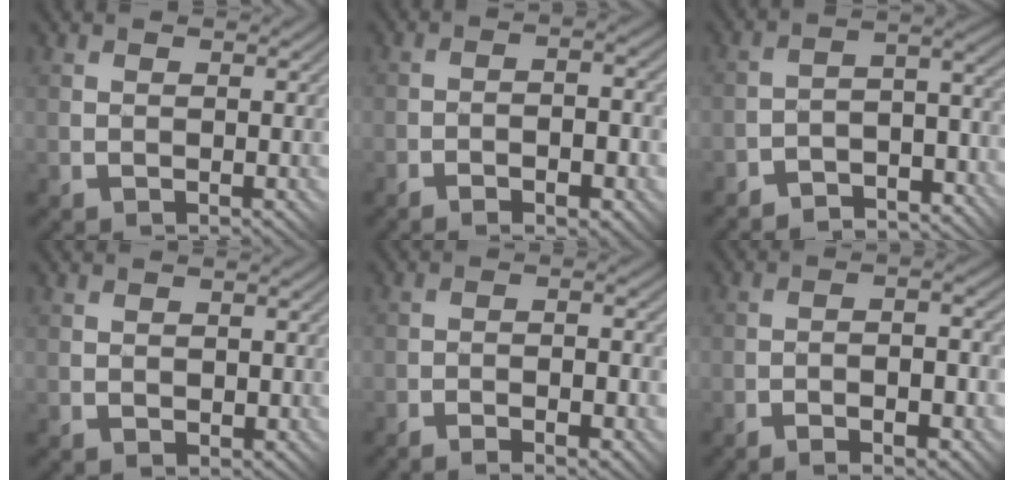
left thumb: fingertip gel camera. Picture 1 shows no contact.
{"total": 6.9, "force": [-3.6, 2.4, 5.5], "torque": [-0.077, 0.001, -0.046]}
{"total": 6.8, "force": [-5.7, 2.2, 2.9], "torque": [-0.028, -0.005, -0.107]}
{"total": 1.0, "force": [0.1, 0.8, 0.6], "torque": [-0.010, -0.002, 0.003]}
{"total": 7.0, "force": [-4.3, 2.0, 5.1], "torque": [-0.076, 0.012, -0.057]}
{"total": 7.7, "force": [-4.0, 2.4, 6.1], "torque": [-0.090, 0.001, -0.054]}